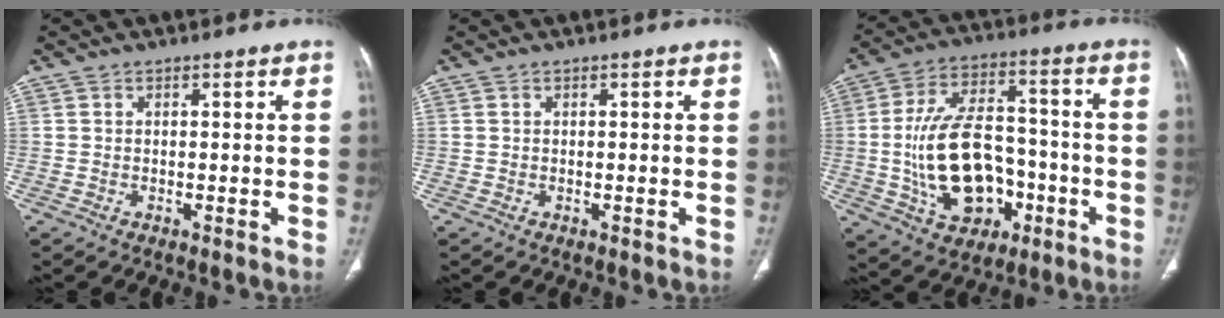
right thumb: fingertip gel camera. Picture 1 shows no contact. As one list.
[{"total": 0.0}, {"total": 18.7, "force": [-4.1, 11.9, 13.8], "torque": [-0.223, 0.036, -0.056]}]